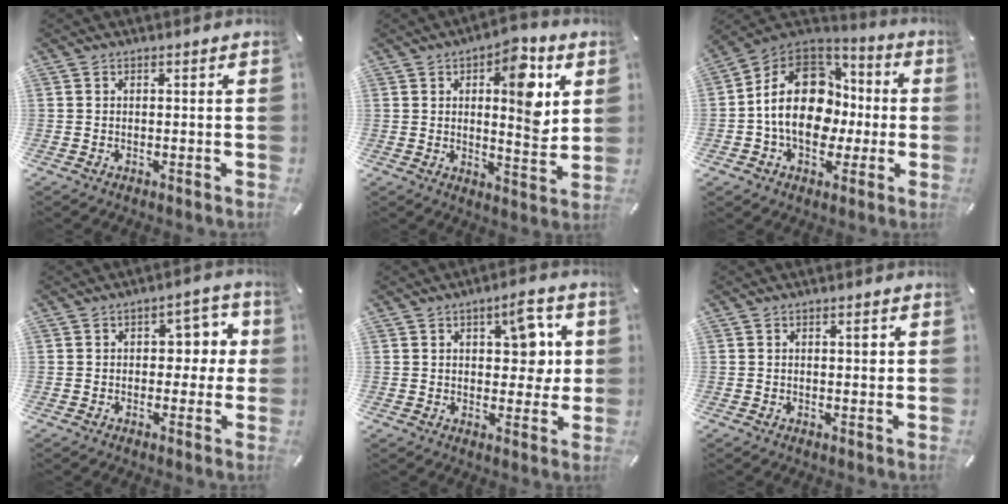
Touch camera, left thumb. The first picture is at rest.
{"total": 11.7, "force": [4.1, 5.2, 9.7], "torque": [-0.106, -0.029, 0.060]}
{"total": 18.6, "force": [-1.0, 14.4, 11.7], "torque": [-0.225, 0.013, -0.015]}
{"total": 7.0, "force": [0.6, 4.9, 5.1], "torque": [-0.054, 0.000, -0.002]}
{"total": 10.0, "force": [2.9, 5.7, 7.6], "torque": [-0.085, -0.008, 0.044]}
{"total": 1.8, "force": [0.5, 0.8, 1.6], "torque": [-0.016, -0.003, 0.003]}